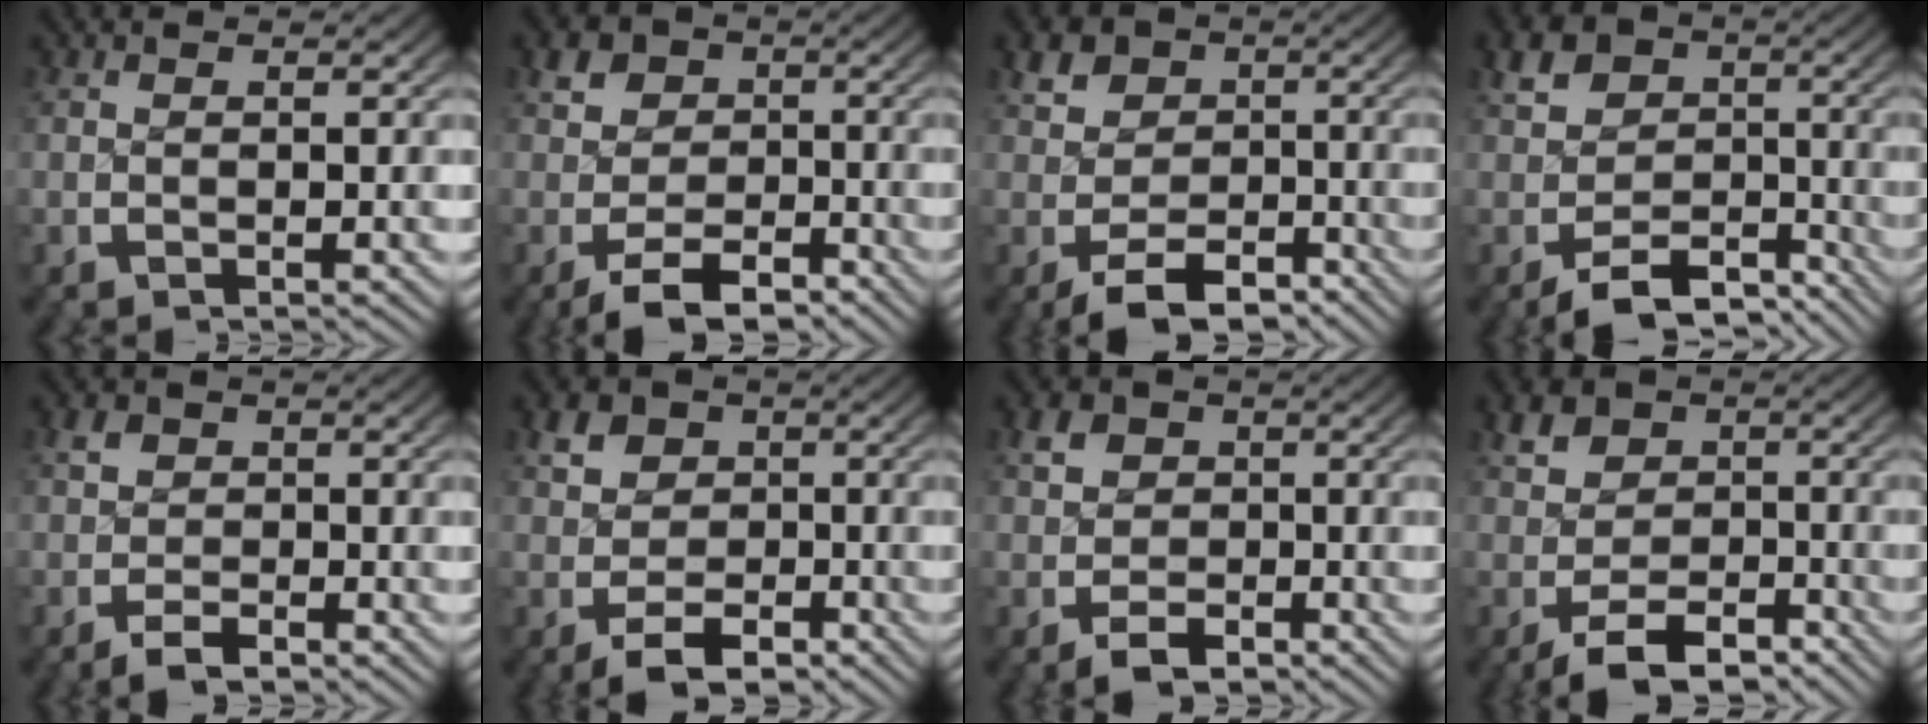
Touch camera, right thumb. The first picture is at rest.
{"total": 5.3, "force": [-2.4, 4.0, 2.7], "torque": [-0.039, -0.026, -0.033]}
{"total": 6.2, "force": [-2.3, 4.8, 3.3], "torque": [-0.050, -0.031, -0.028]}
{"total": 8.3, "force": [-4.2, 6.2, 3.7], "torque": [-0.067, -0.038, -0.059]}
{"total": 2.0, "force": [-1.3, 1.5, 0.5], "torque": [-0.008, -0.010, -0.023]}
{"total": 5.0, "force": [-1.5, 3.9, 2.6], "torque": [-0.038, -0.023, -0.019]}
{"total": 3.4, "force": [-1.3, 2.8, 1.4], "torque": [-0.017, -0.016, -0.020]}
{"total": 5.6, "force": [-2.6, 4.0, 2.9], "torque": [-0.041, -0.025, -0.037]}